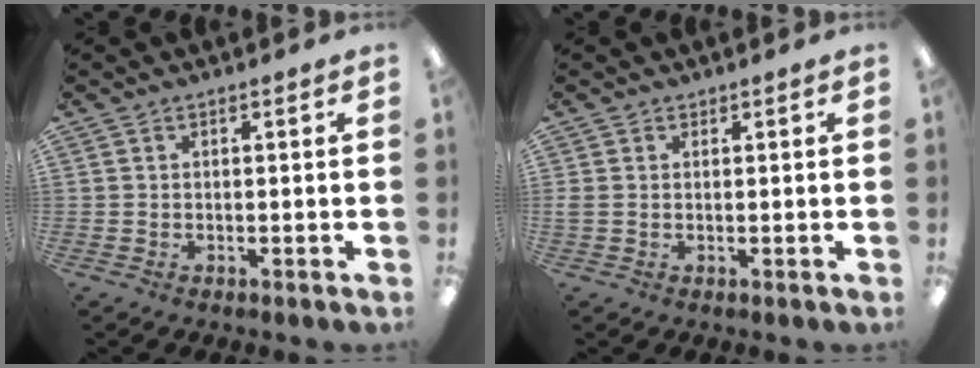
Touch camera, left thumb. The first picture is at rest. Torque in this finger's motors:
{"motor_torque": [-0.06, 0.06, 0.05, -0.08, -0.01]}